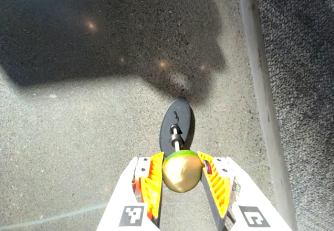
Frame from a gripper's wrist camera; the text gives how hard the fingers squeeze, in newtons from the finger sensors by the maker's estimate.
{"total": 10.1, "left": 9.9, "right": 10.4}